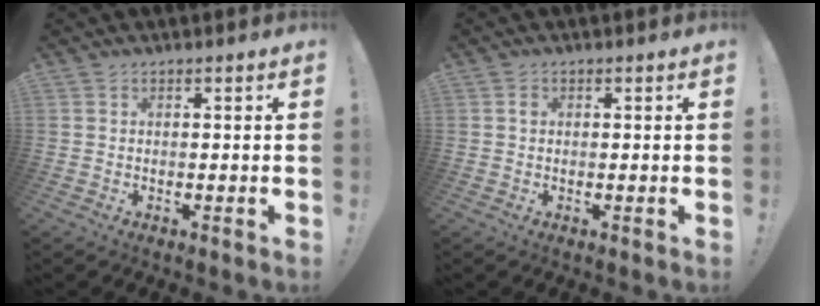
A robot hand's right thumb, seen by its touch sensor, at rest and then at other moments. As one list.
[{"total": 0.9, "force": [0.0, 0.8, 0.5], "torque": [-0.005, 0.002, -0.002]}]